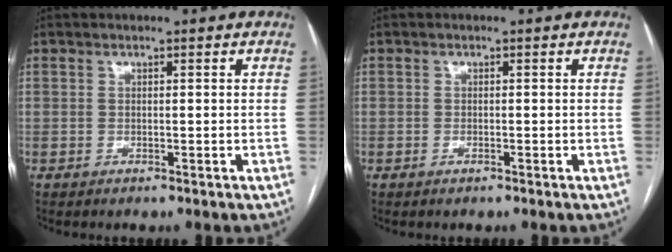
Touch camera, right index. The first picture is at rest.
{"total": 0.6, "force": [-0.3, 0.4, 0.3], "torque": [-0.003, 0.002, -0.005]}